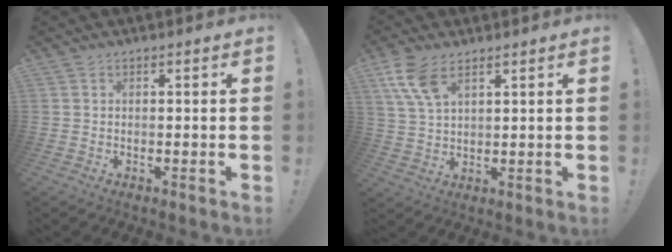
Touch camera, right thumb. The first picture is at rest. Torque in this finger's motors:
{"motor_torque": [0.64, 0.67, 0.12, 0.14, 0.01]}